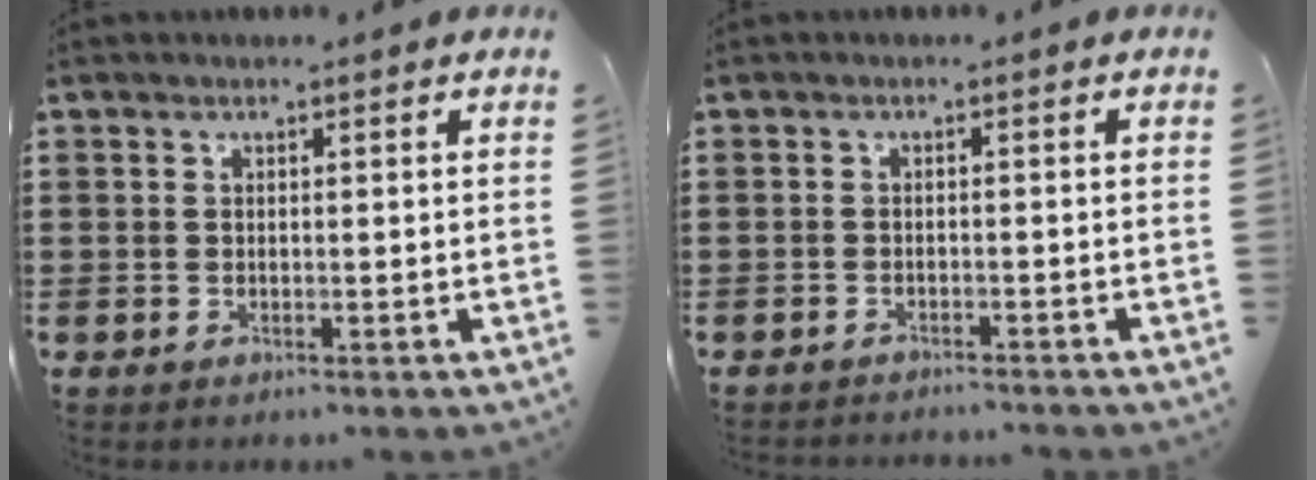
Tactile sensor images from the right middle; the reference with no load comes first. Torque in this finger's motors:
{"motor_torque": [0.77, -0.54, 0.09, 0.04]}